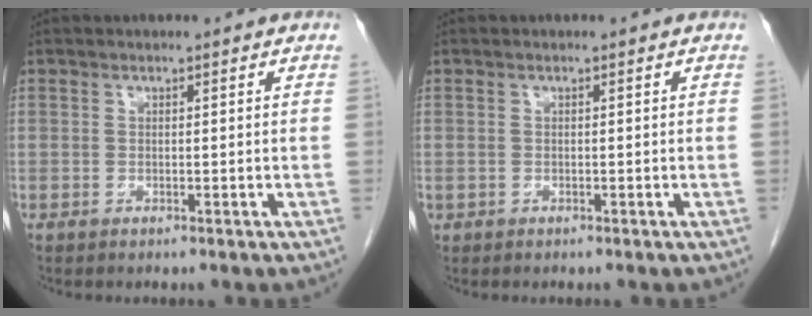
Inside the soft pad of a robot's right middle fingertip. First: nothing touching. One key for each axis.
{"total": 0.0}